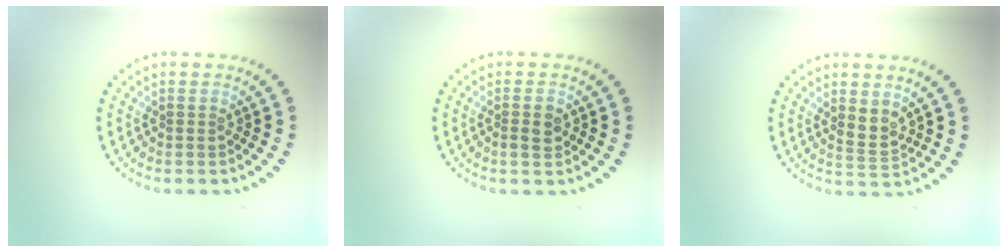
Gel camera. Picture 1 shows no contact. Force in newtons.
{"total": 1.7, "press": 1.6, "slide": 0.3}
{"total": 2.1, "press": 1.7, "slide": 1.3}